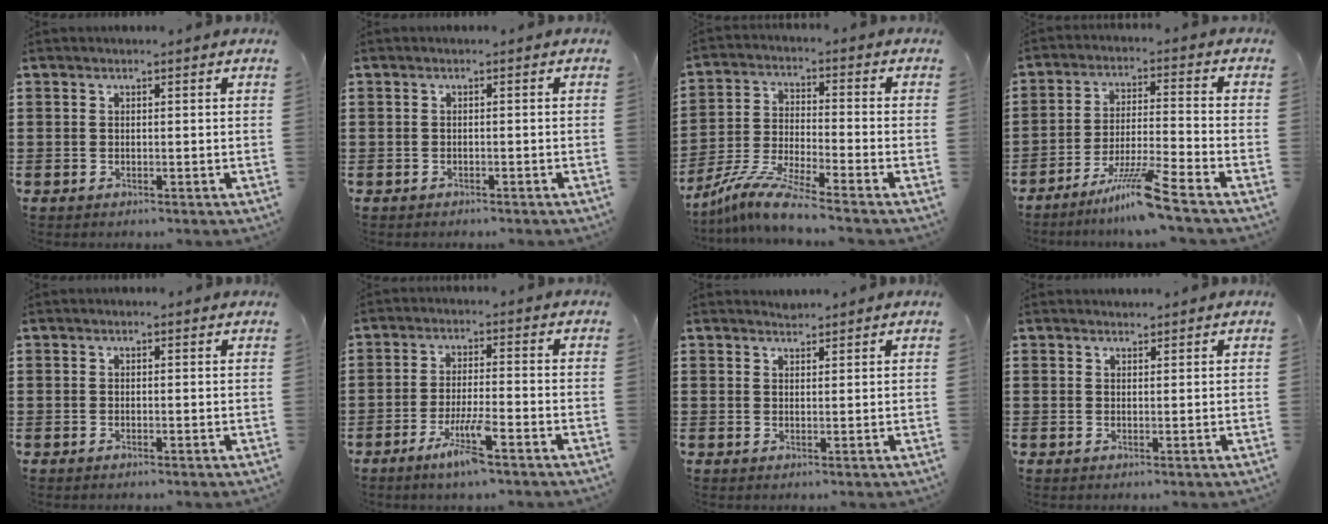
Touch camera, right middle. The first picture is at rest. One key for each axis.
{"total": 0.7, "fx": -0.7, "fy": 0.2, "fz": 0.1, "tx": -0.003, "ty": 0.000, "tz": -0.014}
{"total": 8.2, "fx": -7.2, "fy": -0.1, "fz": 3.9, "tx": -0.091, "ty": -0.007, "tz": -0.147}
{"total": 8.2, "fx": -6.3, "fy": -0.4, "fz": 5.3, "tx": -0.104, "ty": -0.011, "tz": -0.121}
{"total": 0.0}
{"total": 6.1, "fx": -3.8, "fy": 0.6, "fz": 4.8, "tx": -0.096, "ty": -0.008, "tz": -0.067}
{"total": 1.2, "fx": 1.2, "fy": 0.2, "fz": -0.2, "tx": 0.001, "ty": 0.000, "tz": 0.023}
{"total": 0.9, "fx": 0.8, "fy": 0.3, "fz": 0.0, "tx": -0.001, "ty": -0.001, "tz": 0.016}